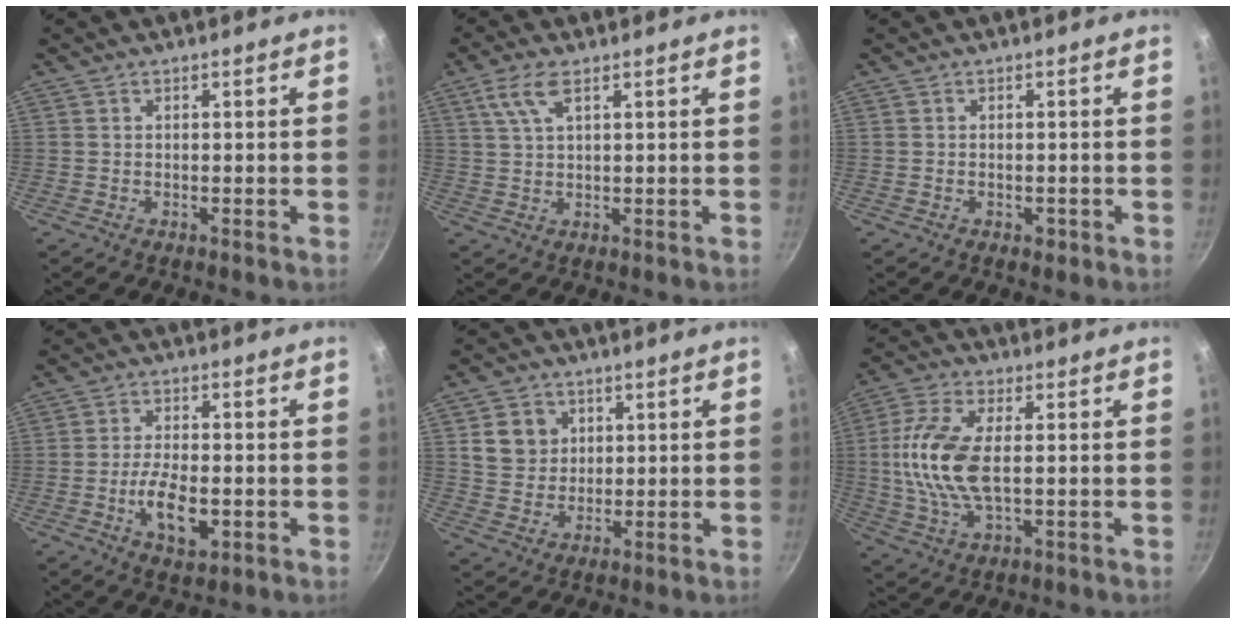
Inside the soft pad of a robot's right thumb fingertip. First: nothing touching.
{"total": 5.3, "force": [2.6, 1.7, 4.3], "torque": [-0.092, -0.002, 0.055]}
{"total": 1.6, "force": [-0.7, 1.0, 1.0], "torque": [-0.013, 0.002, -0.008]}
{"total": 7.9, "force": [-2.1, 3.6, 6.7], "torque": [-0.119, 0.008, -0.036]}
{"total": 7.1, "force": [2.1, 6.2, 2.7], "torque": [-0.018, -0.002, 0.041]}
{"total": 13.3, "force": [0.7, 6.3, 11.7], "torque": [-0.246, 0.003, 0.006]}